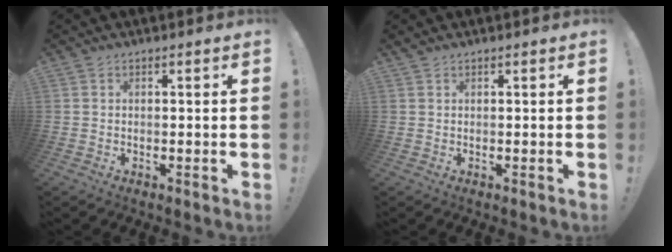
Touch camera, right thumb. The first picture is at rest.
{"total": 0.0}